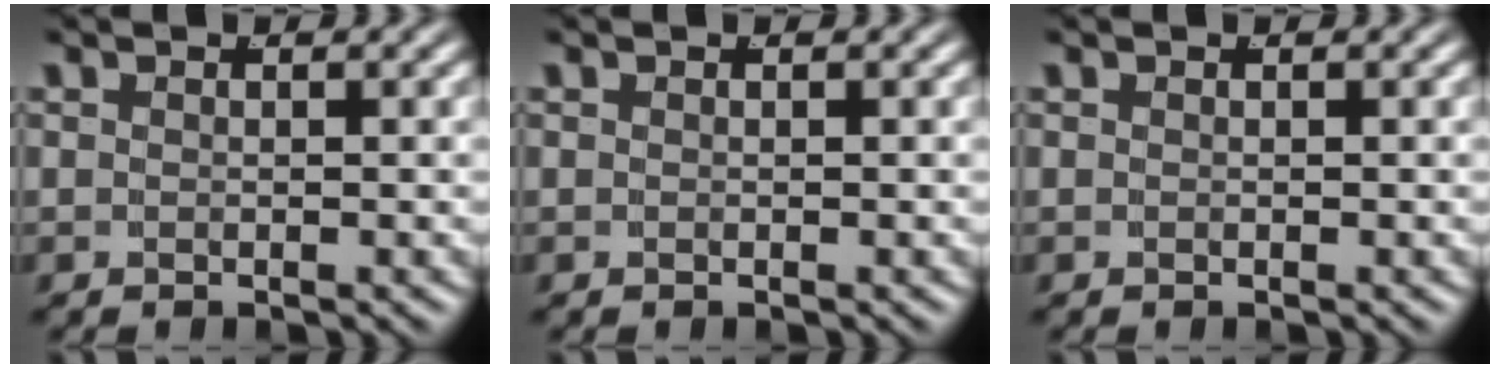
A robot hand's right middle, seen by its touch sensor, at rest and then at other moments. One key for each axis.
{"total": 0.0}
{"total": 0.0}